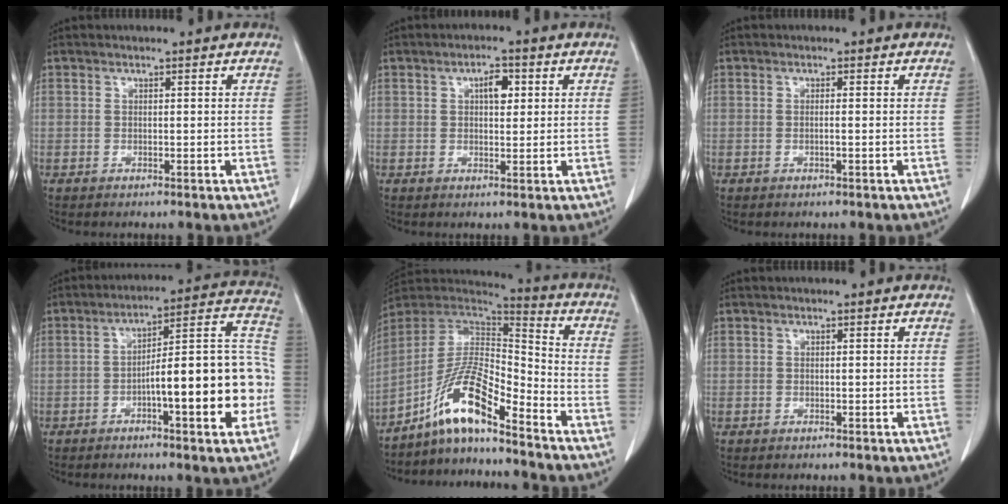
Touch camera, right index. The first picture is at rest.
{"total": 3.4, "force": [1.1, 1.5, 2.8], "torque": [-0.044, 0.005, 0.016]}
{"total": 0.8, "force": [-0.2, -0.1, 0.7], "torque": [-0.014, 0.000, -0.002]}
{"total": 17.2, "force": [-4.4, 2.9, 16.3], "torque": [-0.210, 0.034, -0.060]}
{"total": 11.9, "force": [-8.4, 1.6, 8.3], "torque": [-0.165, 0.015, -0.157]}
{"total": 0.0}